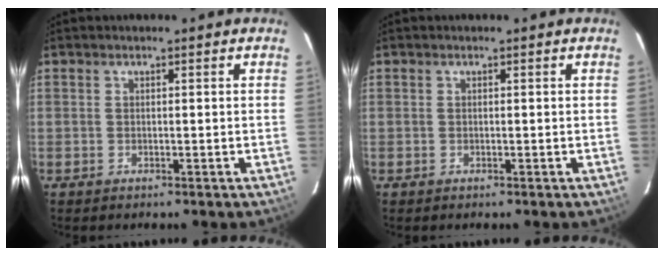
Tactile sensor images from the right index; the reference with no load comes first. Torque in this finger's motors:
{"motor_torque": [0.02, 0.00, 0.03, 0.01]}